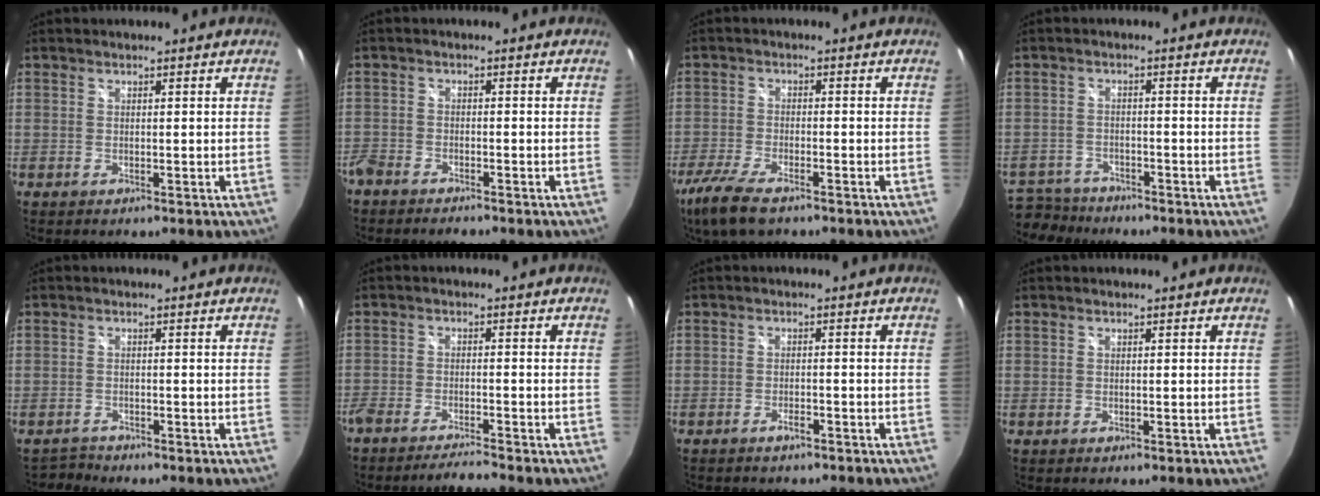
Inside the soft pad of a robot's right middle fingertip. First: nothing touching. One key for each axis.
{"total": 5.1, "fx": -4.5, "fy": 1.9, "fz": 1.8, "tx": -0.061, "ty": -0.015, "tz": -0.082}
{"total": 11.4, "fx": -8.2, "fy": 3.7, "fz": 7.0, "tx": -0.173, "ty": -0.040, "tz": -0.154}
{"total": 8.9, "fx": -7.7, "fy": 4.0, "fz": 2.1, "tx": -0.074, "ty": -0.001, "tz": -0.132}
{"total": 1.9, "fx": -1.8, "fy": 0.5, "fz": -0.4, "tx": 0.001, "ty": 0.001, "tz": -0.035}
{"total": 5.1, "fx": -4.8, "fy": -0.5, "fz": 1.5, "tx": -0.050, "ty": -0.006, "tz": -0.088}
{"total": 2.4, "fx": -2.1, "fy": 0.7, "fz": 0.9, "tx": -0.026, "ty": 0.000, "tz": -0.033}
{"total": 0.0}